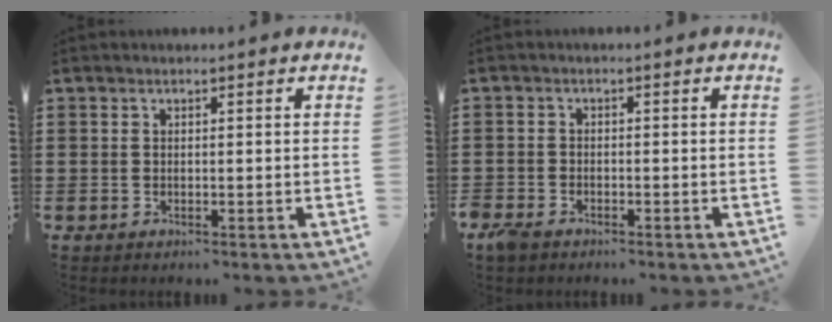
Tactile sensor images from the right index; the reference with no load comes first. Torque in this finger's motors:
{"motor_torque": [1.08, 1.06, 0.04, 0.01]}